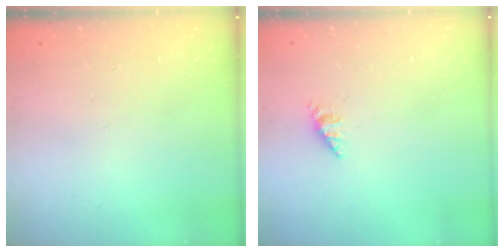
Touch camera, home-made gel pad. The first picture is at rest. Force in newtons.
{"total": 2.6, "press": 2.6, "slide": 0.3}